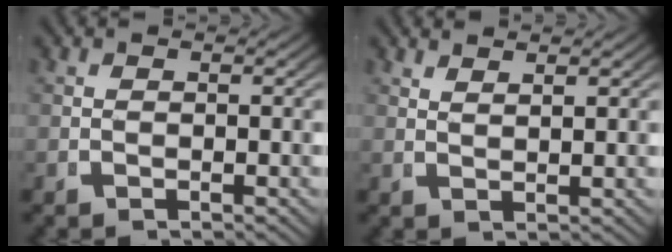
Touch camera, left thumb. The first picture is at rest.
{"total": 1.9, "force": [1.8, -0.1, 0.4], "torque": [-0.006, 0.003, 0.040]}